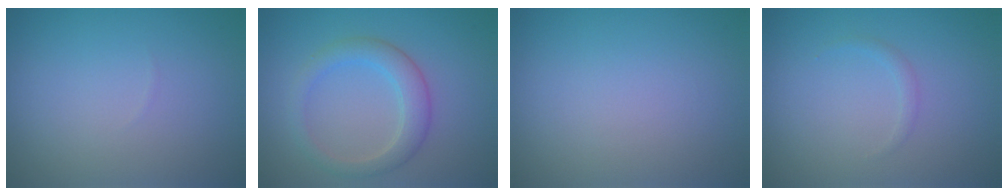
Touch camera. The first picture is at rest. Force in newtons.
{"total": 2.8, "press": 2.8, "slide": 0.2}
{"total": 0.0}
{"total": 0.6, "press": 0.6, "slide": 0.1}